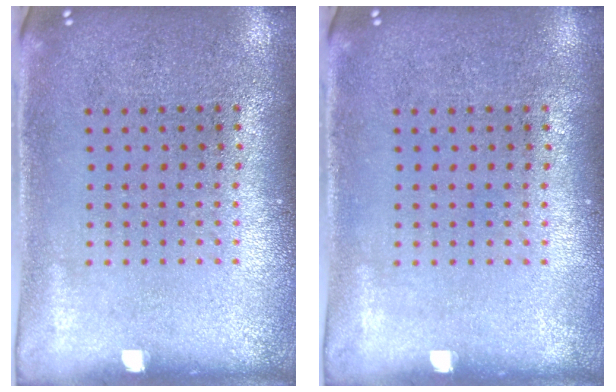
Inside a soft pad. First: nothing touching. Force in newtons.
{"total": 0.0}